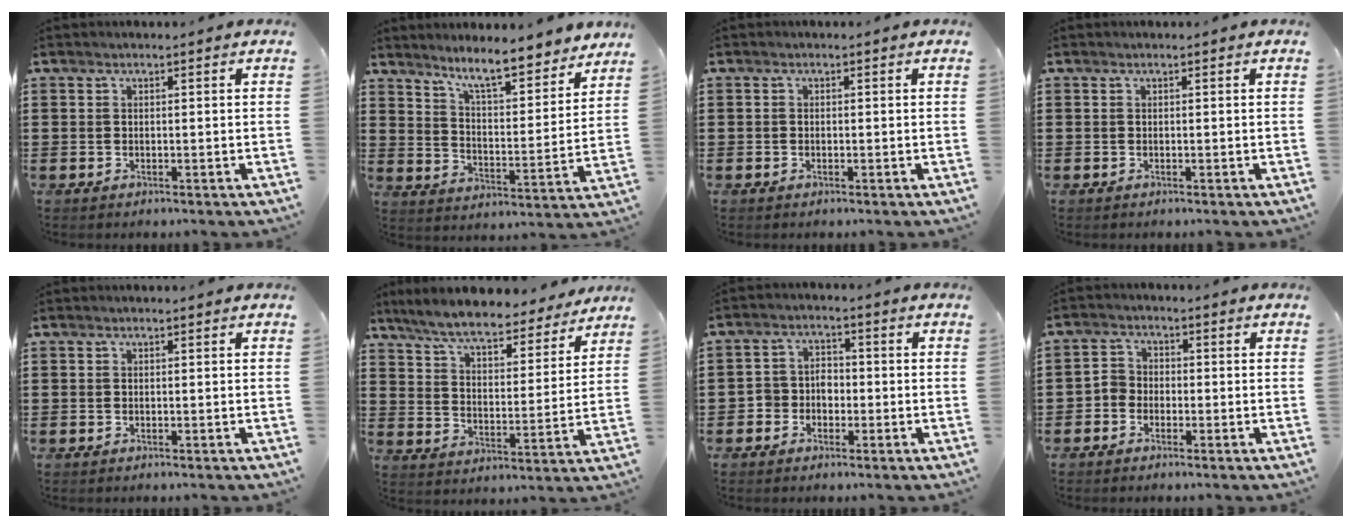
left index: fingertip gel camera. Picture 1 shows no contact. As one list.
[{"total": 8.2, "force": [7.4, 0.3, 3.6], "torque": [-0.079, -0.047, 0.126]}, {"total": 0.5, "force": [-0.3, 0.4, 0.2], "torque": [-0.006, 0.001, -0.005]}, {"total": 0.0}, {"total": 0.0}, {"total": 7.7, "force": [7.1, 0.7, 3.0], "torque": [-0.088, -0.039, 0.124]}, {"total": 3.3, "force": [-1.7, 2.7, 0.8], "torque": [-0.027, 0.009, -0.040]}, {"total": 2.6, "force": [-1.4, 2.1, 0.6], "torque": [-0.028, 0.006, -0.035]}]